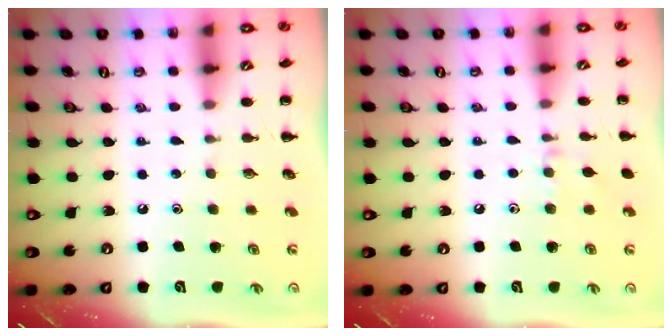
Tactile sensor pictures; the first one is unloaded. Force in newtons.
{"total": 6.0, "press": 5.7, "slide": 1.9}